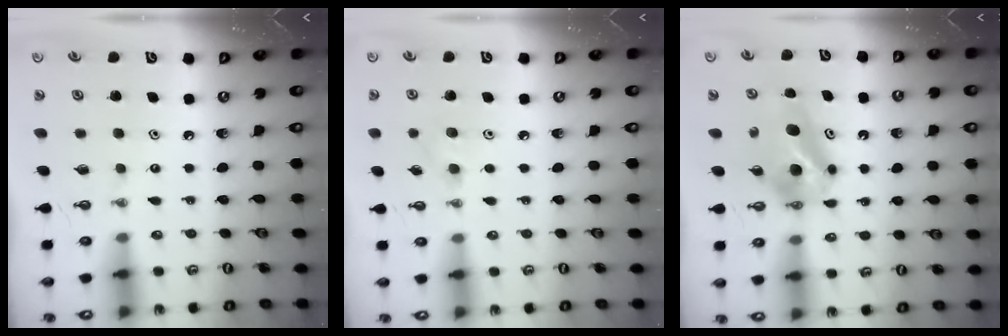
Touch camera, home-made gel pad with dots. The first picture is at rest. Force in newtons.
{"total": 6.2, "press": 5.8, "slide": 2.3}
{"total": 8.4, "press": 5.9, "slide": 5.9}